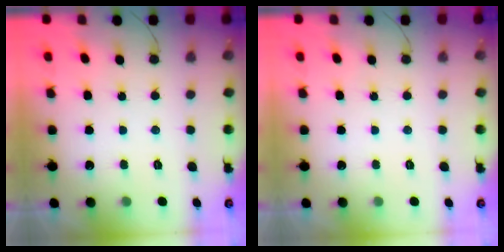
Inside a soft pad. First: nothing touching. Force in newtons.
{"total": 0.0}